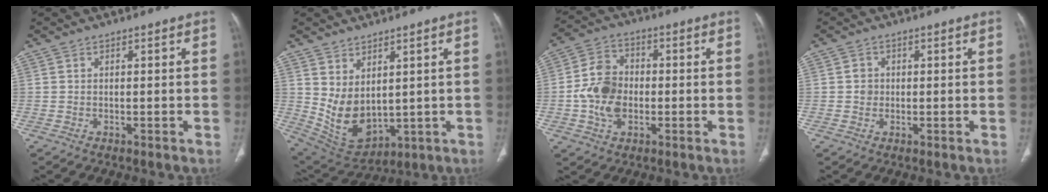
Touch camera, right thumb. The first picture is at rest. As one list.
[{"total": 10.0, "force": [2.4, 6.2, 7.5], "torque": [-0.117, -0.024, 0.079]}, {"total": 10.0, "force": [-1.5, 7.2, 6.8], "torque": [-0.115, 0.014, -0.034]}, {"total": 1.9, "force": [0.0, 1.8, 0.7], "torque": [-0.002, 0.004, 0.001]}]